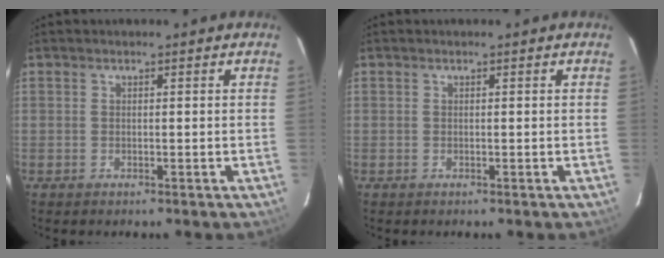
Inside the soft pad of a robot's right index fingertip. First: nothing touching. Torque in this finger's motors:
{"motor_torque": [-0.01, 0.01, 0.04, 0.00]}